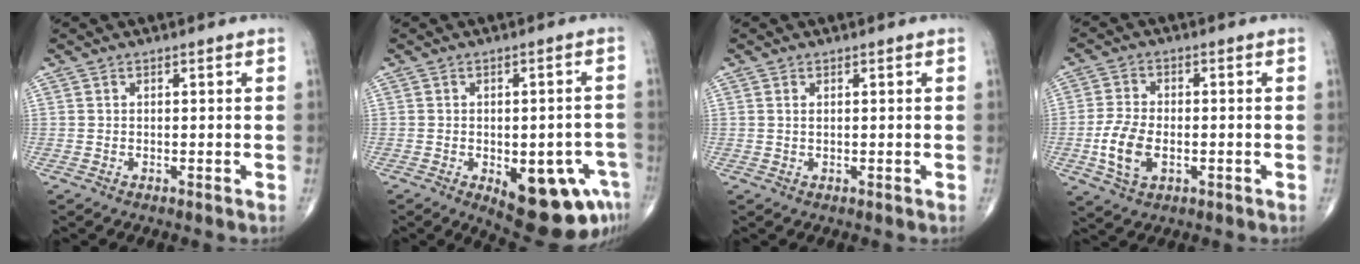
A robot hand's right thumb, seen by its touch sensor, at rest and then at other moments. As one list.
[{"total": 14.6, "force": [-5.9, 6.5, 11.7], "torque": [-0.113, 0.018, -0.057]}, {"total": 0.6, "force": [0.3, 0.2, 0.5], "torque": [-0.011, 0.002, 0.006]}, {"total": 8.0, "force": [-1.9, 4.6, 6.3], "torque": [-0.132, 0.000, -0.035]}]